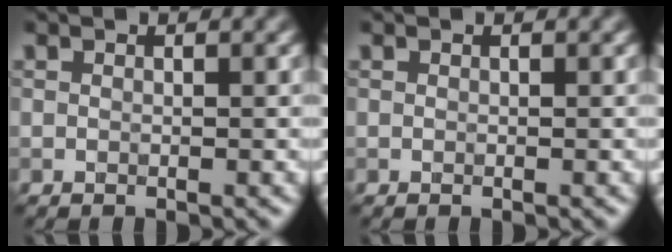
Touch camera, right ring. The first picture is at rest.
{"total": 0.0}